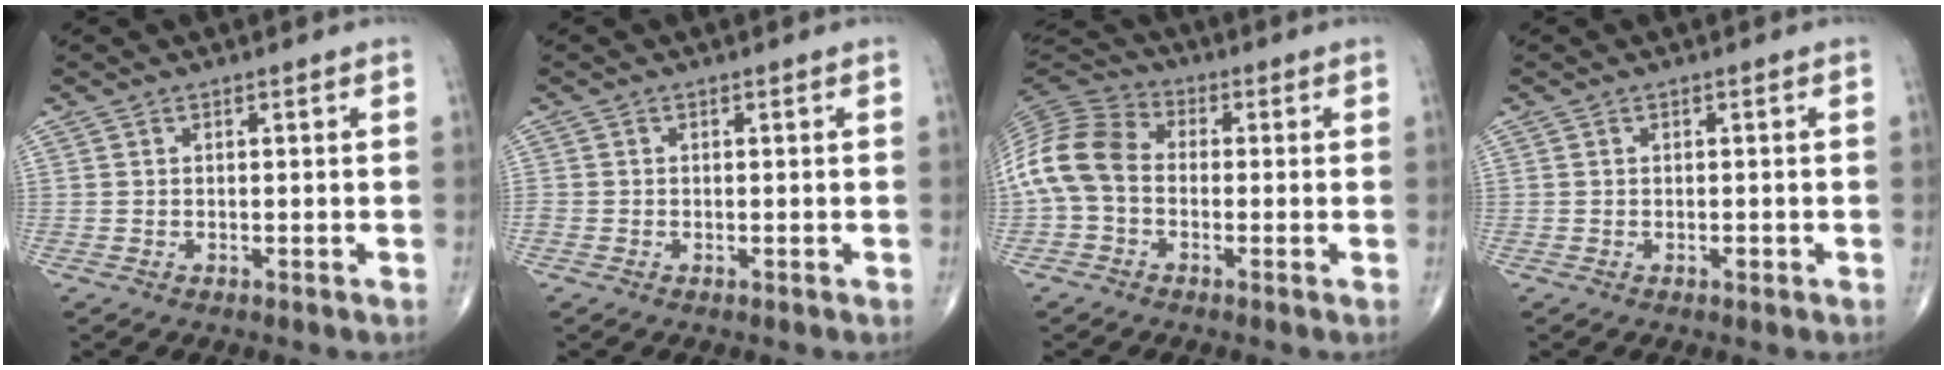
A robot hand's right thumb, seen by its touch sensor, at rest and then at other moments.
{"total": 0.7, "force": [-0.3, 0.6, 0.3], "torque": [-0.006, 0.001, -0.008]}
{"total": 11.8, "force": [-1.3, 8.6, 8.0], "torque": [-0.162, 0.031, -0.040]}
{"total": 0.7, "force": [-0.2, 0.4, 0.4], "torque": [-0.006, 0.000, -0.005]}